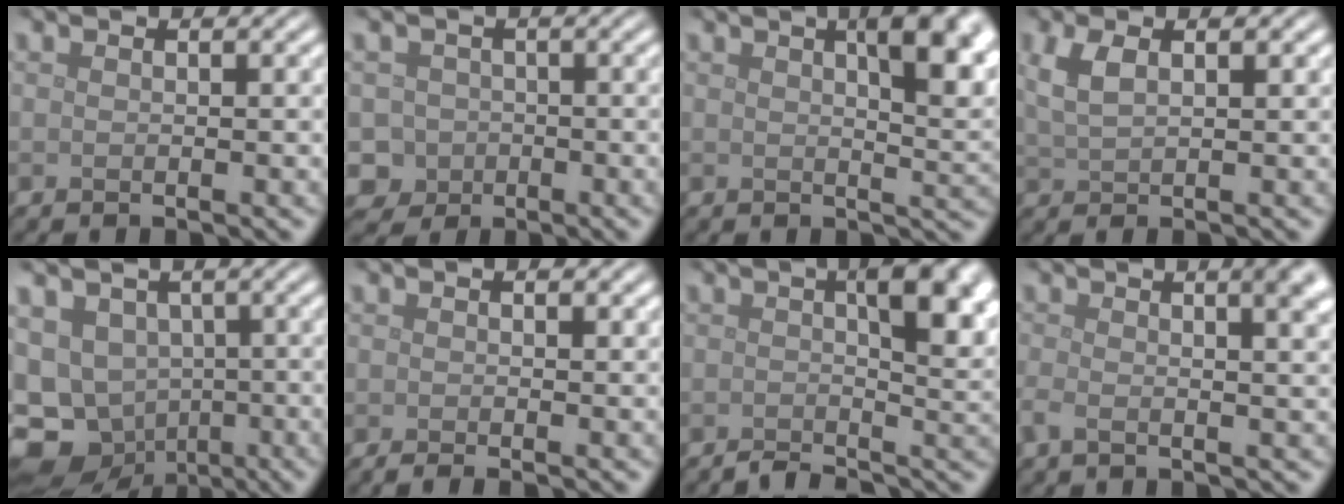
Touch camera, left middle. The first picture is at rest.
{"total": 3.8, "force": [-1.6, 3.4, 0.2], "torque": [0.020, -0.003, -0.035]}
{"total": 8.1, "force": [3.1, 3.1, 6.7], "torque": [-0.059, 0.016, 0.039]}
{"total": 3.0, "force": [1.3, 1.0, 2.5], "torque": [-0.053, 0.004, 0.026]}
{"total": 12.0, "force": [-4.4, 10.0, 4.9], "torque": [-0.099, -0.044, -0.072]}
{"total": 1.8, "force": [-0.3, 0.4, 1.7], "torque": [-0.022, -0.003, -0.006]}
{"total": 6.7, "force": [0.0, 2.4, 6.2], "torque": [-0.075, 0.006, -0.010]}
{"total": 6.6, "force": [1.0, 2.9, 5.8], "torque": [-0.062, 0.015, 0.001]}